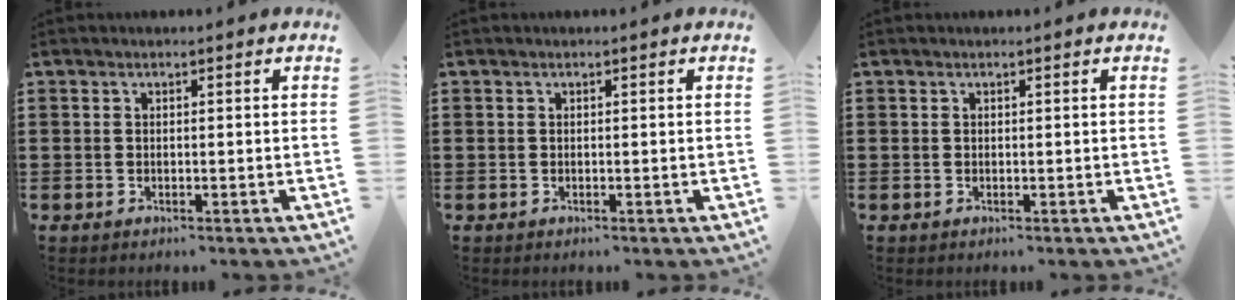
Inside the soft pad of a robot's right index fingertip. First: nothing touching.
{"total": 0.0}
{"total": 0.0}